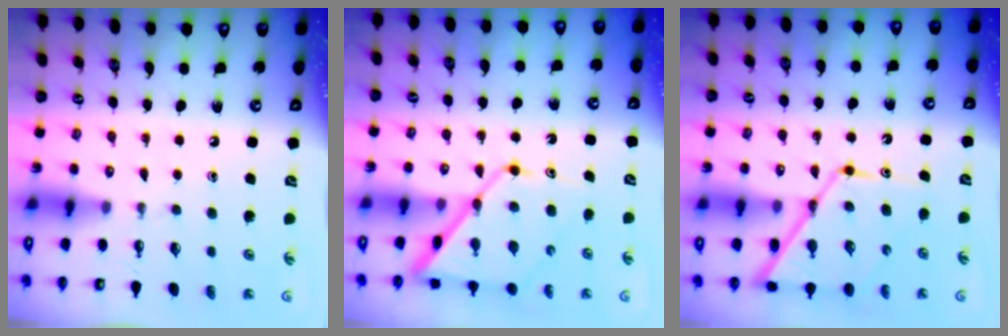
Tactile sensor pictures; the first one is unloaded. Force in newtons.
{"total": 13.9, "press": 13.9, "slide": 1.1}
{"total": 14.3, "press": 14.3, "slide": 1.3}